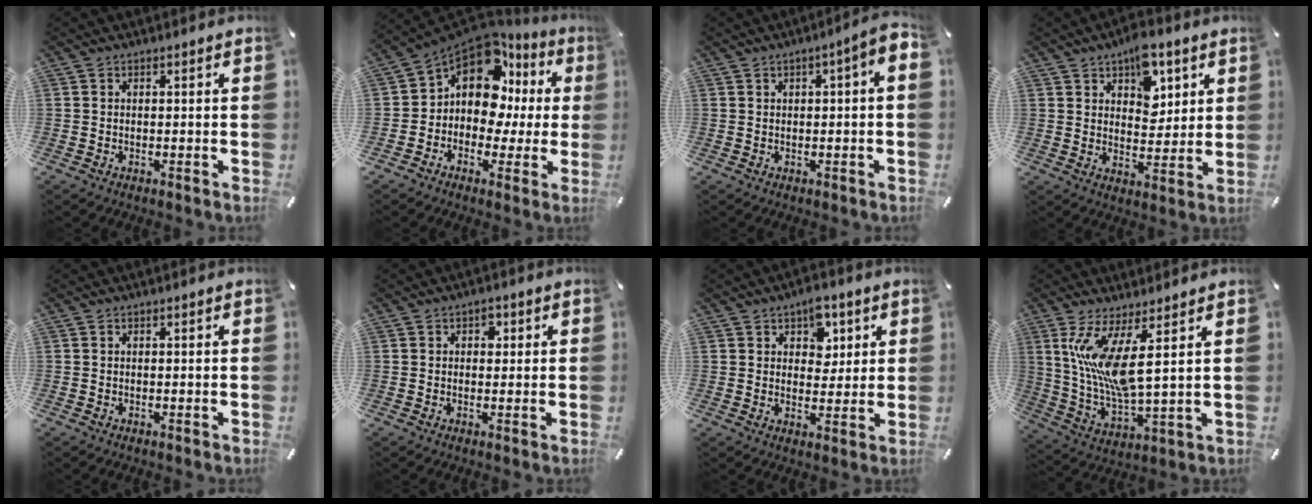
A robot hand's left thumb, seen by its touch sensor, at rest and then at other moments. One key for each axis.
{"total": 12.6, "fx": 5.4, "fy": 8.4, "fz": 7.7, "tx": -0.159, "ty": -0.050, "tz": 0.093}
{"total": 3.6, "fx": 0.1, "fy": 1.3, "fz": 3.4, "tx": -0.061, "ty": 0.009, "tz": 0.002}
{"total": 10.6, "fx": 6.0, "fy": 6.4, "fz": 5.9, "tx": -0.062, "ty": -0.030, "tz": 0.101}
{"total": 0.0}
{"total": 2.1, "fx": 0.5, "fy": 1.7, "fz": 1.1, "tx": -0.001, "ty": -0.003, "tz": 0.002}
{"total": 6.6, "fx": 3.5, "fy": 4.8, "fz": 2.9, "tx": -0.024, "ty": -0.009, "tz": 0.055}
{"total": 12.1, "fx": 5.6, "fy": 2.7, "fz": 10.4, "tx": -0.226, "ty": -0.042, "tz": 0.099}